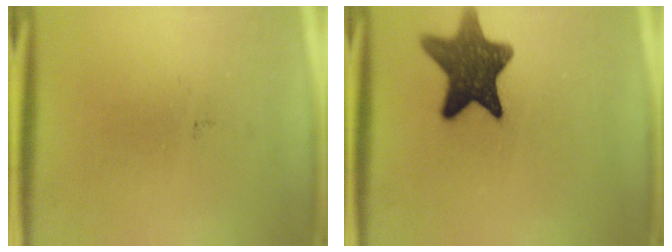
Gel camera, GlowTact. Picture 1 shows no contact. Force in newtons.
{"total": 12.3}